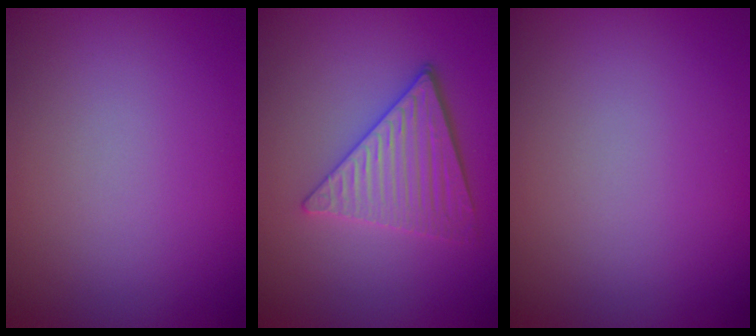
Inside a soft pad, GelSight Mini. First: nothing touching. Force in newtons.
{"total": 4.5, "press": 3.7, "slide": 2.5}
{"total": 0.0}